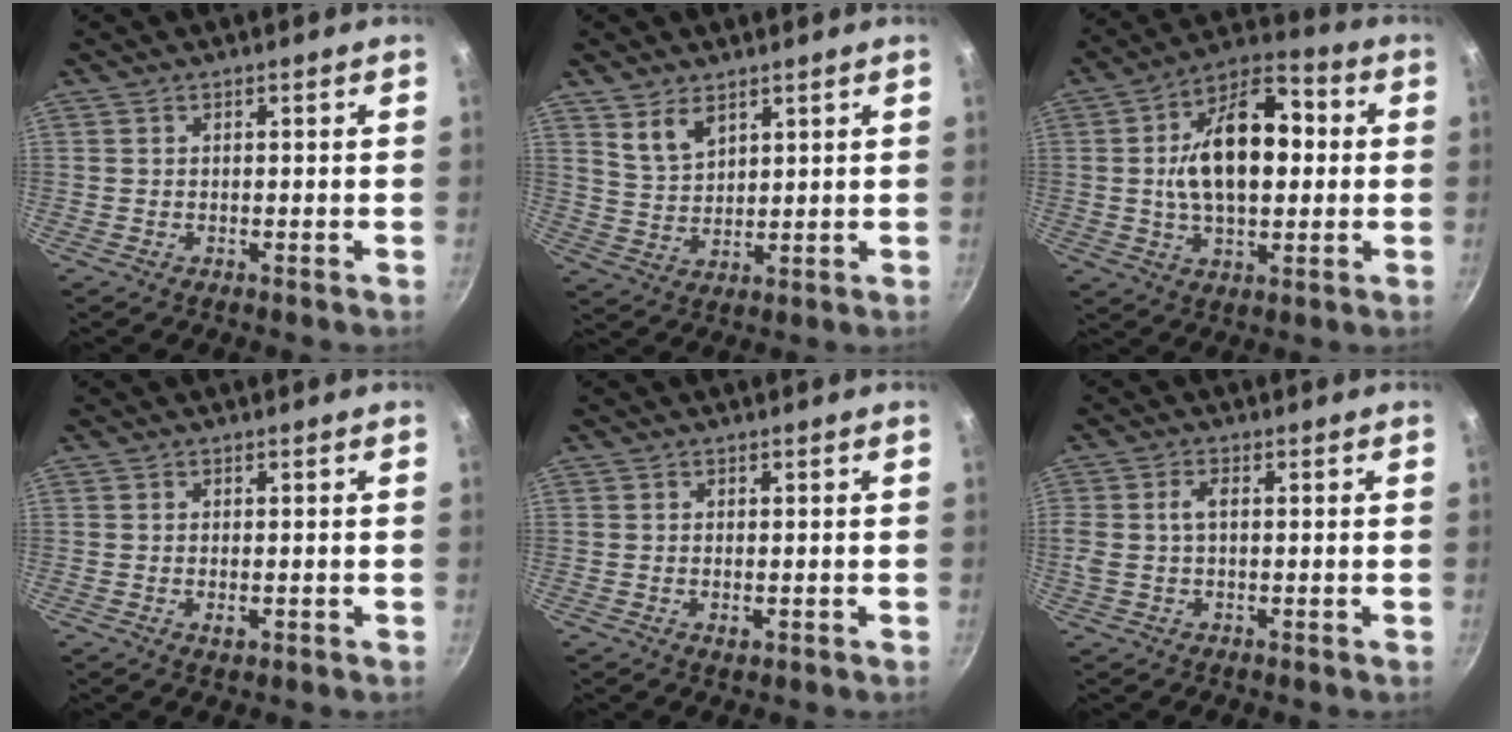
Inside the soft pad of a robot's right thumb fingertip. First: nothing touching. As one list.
[{"total": 5.4, "force": [3.5, 2.9, 2.8], "torque": [-0.038, -0.025, 0.076]}, {"total": 18.0, "force": [1.5, 10.0, 14.9], "torque": [-0.224, 0.024, 0.020]}, {"total": 1.6, "force": [-0.4, 0.8, 1.3], "torque": [-0.021, 0.000, -0.004]}, {"total": 1.2, "force": [-0.3, 0.7, 1.0], "torque": [-0.015, -0.002, -0.002]}, {"total": 3.7, "force": [0.3, 2.1, 3.0], "torque": [-0.078, 0.011, 0.006]}]